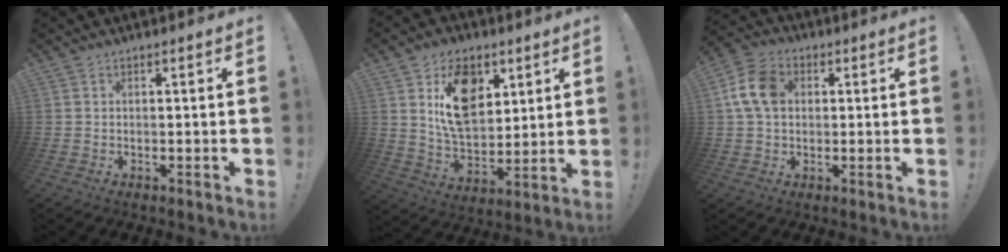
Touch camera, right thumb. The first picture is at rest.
{"total": 16.4, "force": [6.8, 11.4, 9.7], "torque": [-0.134, -0.023, 0.132]}
{"total": 11.0, "force": [2.0, 8.0, 7.2], "torque": [-0.124, 0.012, 0.042]}